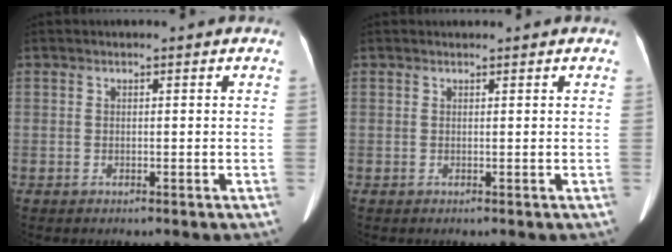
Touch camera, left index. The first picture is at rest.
{"total": 0.6, "force": [0.6, 0.0, 0.1], "torque": [-0.004, 0.007, 0.012]}